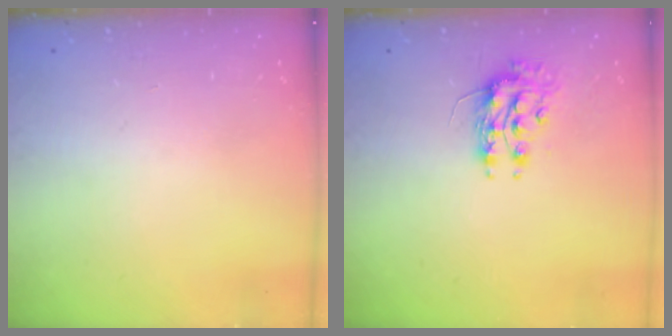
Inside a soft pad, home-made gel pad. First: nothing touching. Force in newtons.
{"total": 8.5, "press": 8.5, "slide": 0.6}